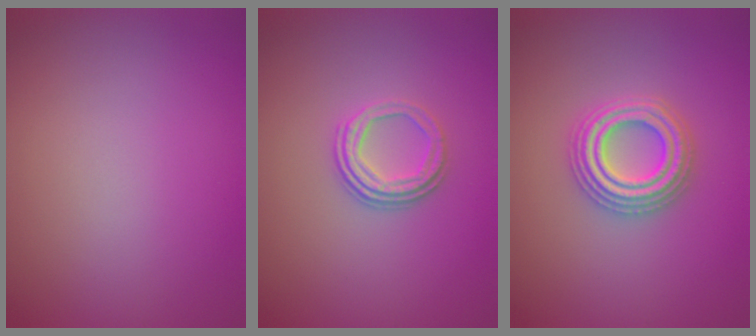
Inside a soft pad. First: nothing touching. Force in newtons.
{"total": 3.1, "press": 2.3, "slide": 2.0}
{"total": 4.4, "press": 4.4, "slide": 0.7}